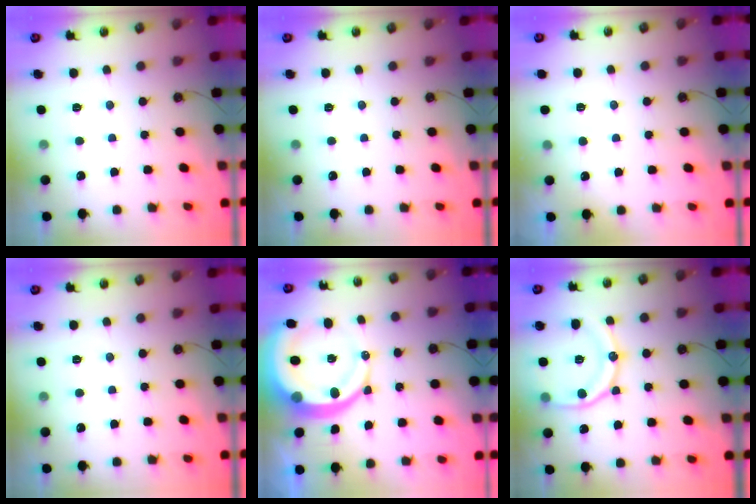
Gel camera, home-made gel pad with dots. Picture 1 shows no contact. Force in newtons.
{"total": 0.0}
{"total": 3.6, "press": 3.6, "slide": 0.3}
{"total": 0.0}
{"total": 18.3, "press": 18.1, "slide": 2.3}
{"total": 17.2, "press": 17.1, "slide": 1.8}